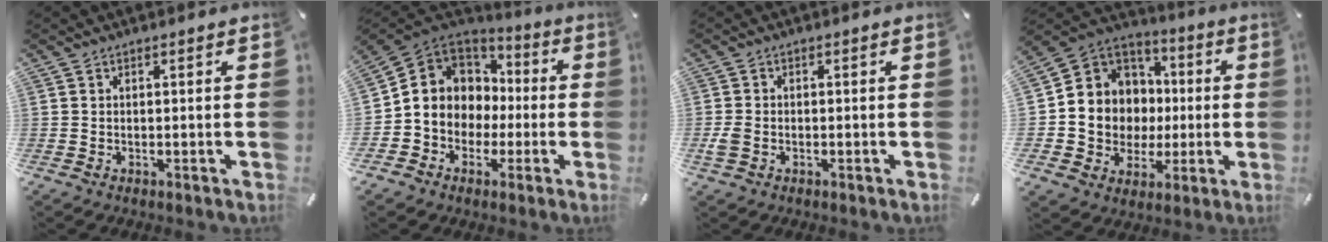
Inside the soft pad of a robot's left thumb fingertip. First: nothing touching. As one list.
[{"total": 10.2, "force": [-1.8, 9.8, 2.0], "torque": [-0.067, 0.002, -0.029]}, {"total": 2.5, "force": [-0.7, 1.8, 1.6], "torque": [-0.035, 0.000, -0.013]}, {"total": 11.2, "force": [-0.2, 11.2, 1.0], "torque": [-0.022, -0.026, 0.014]}]